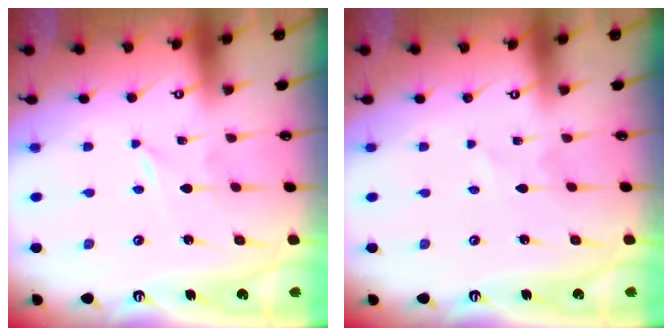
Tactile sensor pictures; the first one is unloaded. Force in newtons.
{"total": 0.0}